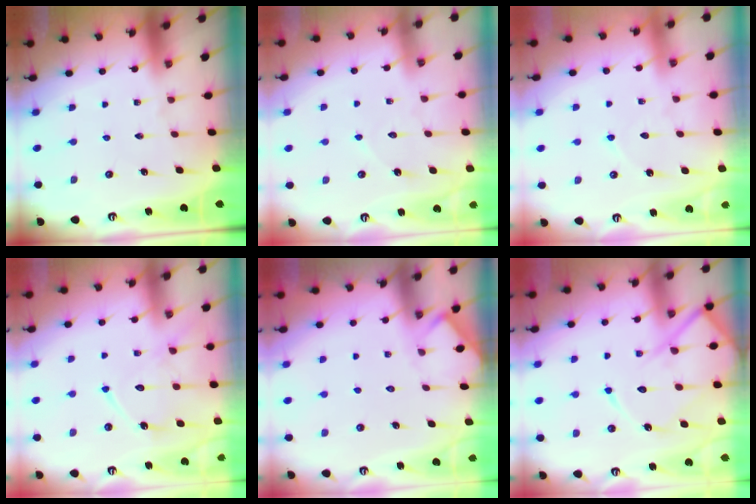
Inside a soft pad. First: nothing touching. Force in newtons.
{"total": 3.6, "press": 3.6, "slide": 0.0}
{"total": 4.8, "press": 4.8, "slide": 0.6}
{"total": 13.1, "press": 13.1, "slide": 1.1}
{"total": 4.3, "press": 4.2, "slide": 0.5}
{"total": 12.9, "press": 12.9, "slide": 1.3}